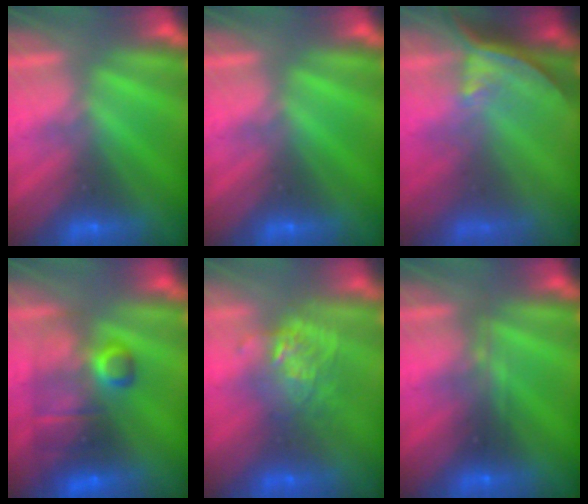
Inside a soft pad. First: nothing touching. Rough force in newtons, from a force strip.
{"total": 0.0}
{"total": 7.7}
{"total": 7.3}
{"total": 8.1}
{"total": 2.3}